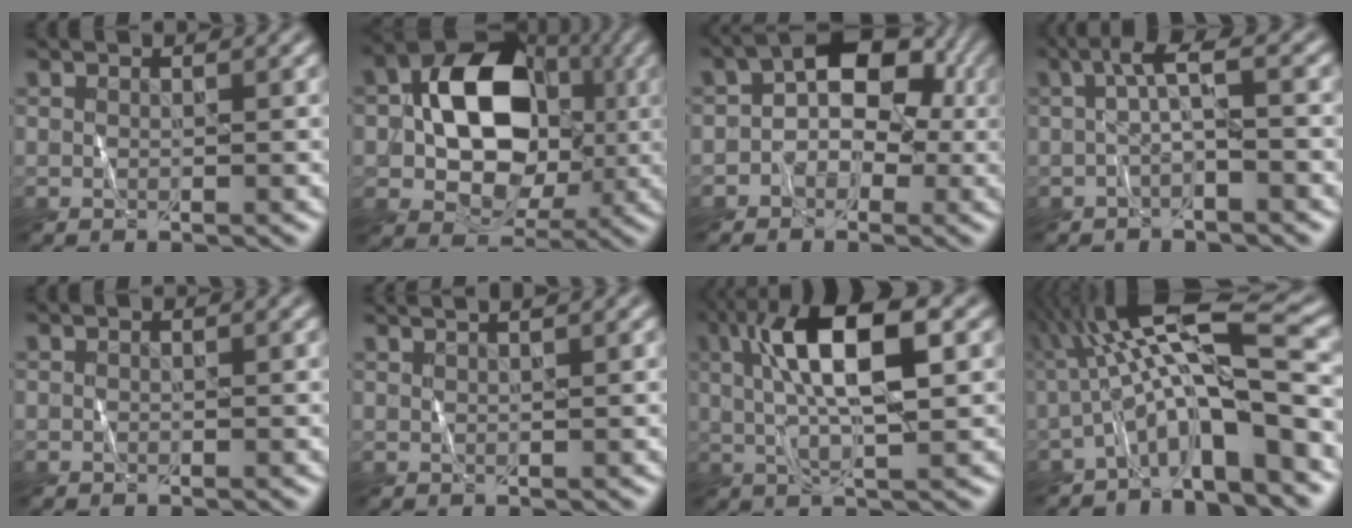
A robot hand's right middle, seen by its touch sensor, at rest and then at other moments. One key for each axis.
{"total": 11.0, "fx": 0.0, "fy": 8.0, "fz": 7.5, "tx": -0.110, "ty": 0.017, "tz": -0.014}
{"total": 5.1, "fx": -0.4, "fy": 3.8, "fz": 3.4, "tx": -0.034, "ty": 0.022, "tz": -0.020}
{"total": 2.4, "fx": -0.3, "fy": 0.3, "fz": 2.4, "tx": -0.048, "ty": 0.007, "tz": -0.008}
{"total": 0.0}
{"total": 2.7, "fx": 2.0, "fy": 1.0, "fz": 1.6, "tx": -0.003, "ty": 0.015, "tz": 0.002}
{"total": 8.7, "fx": 1.8, "fy": 2.6, "fz": 8.1, "tx": -0.145, "ty": 0.015, "tz": 0.026}
{"total": 9.7, "fx": -2.1, "fy": 2.0, "fz": 9.3, "tx": -0.153, "ty": 0.029, "tz": -0.044}